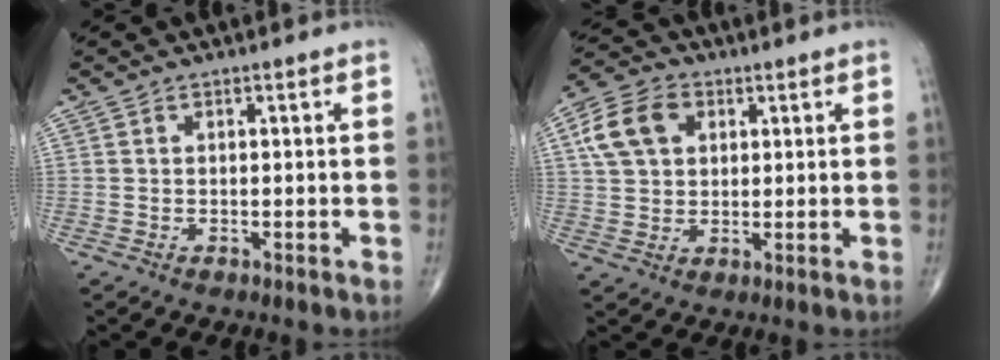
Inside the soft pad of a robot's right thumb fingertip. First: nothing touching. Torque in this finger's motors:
{"motor_torque": [-0.22, 0.30, 0.14, 0.00, 0.13]}